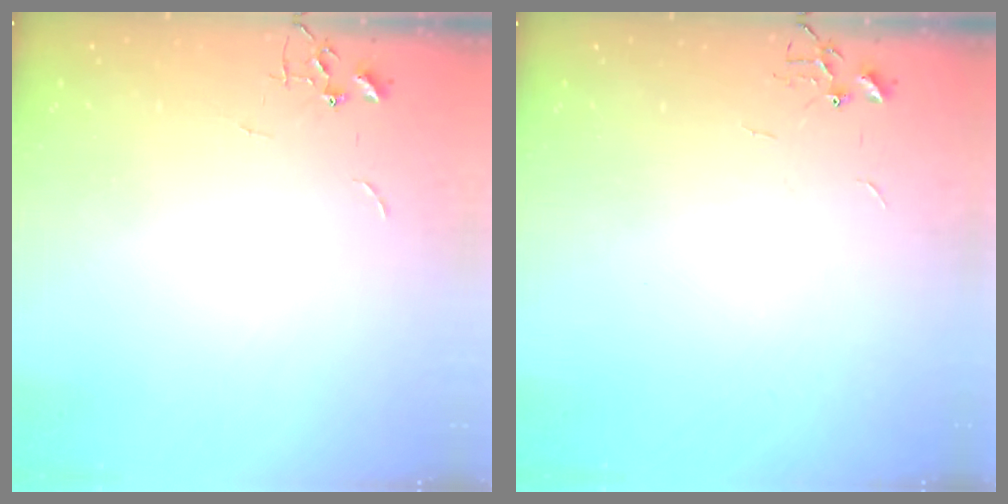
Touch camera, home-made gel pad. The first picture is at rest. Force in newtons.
{"total": 0.0}